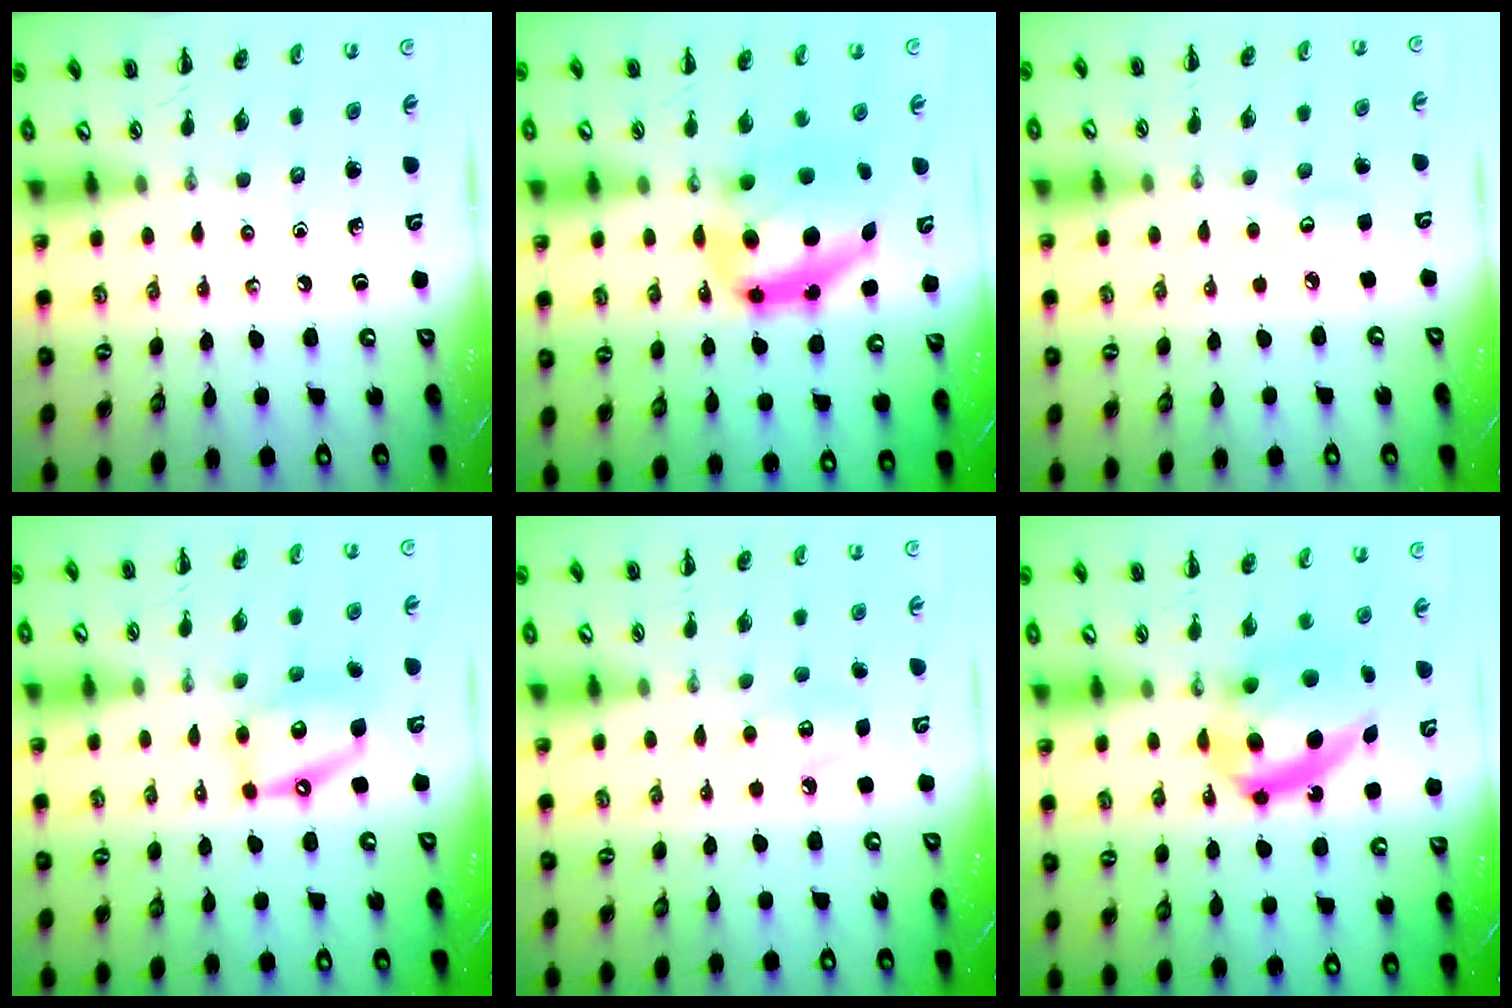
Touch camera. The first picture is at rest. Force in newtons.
{"total": 12.3, "press": 12.0, "slide": 2.8}
{"total": 4.2, "press": 4.0, "slide": 1.3}
{"total": 12.8, "press": 12.4, "slide": 3.1}
{"total": 8.2, "press": 8.0, "slide": 1.8}
{"total": 16.1, "press": 15.6, "slide": 4.0}